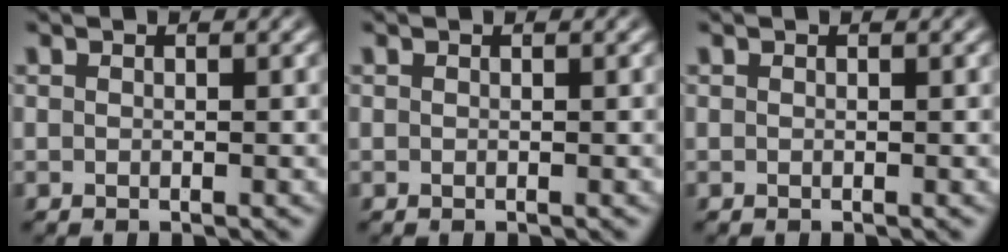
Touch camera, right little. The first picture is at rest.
{"total": 0.0}
{"total": 0.0}